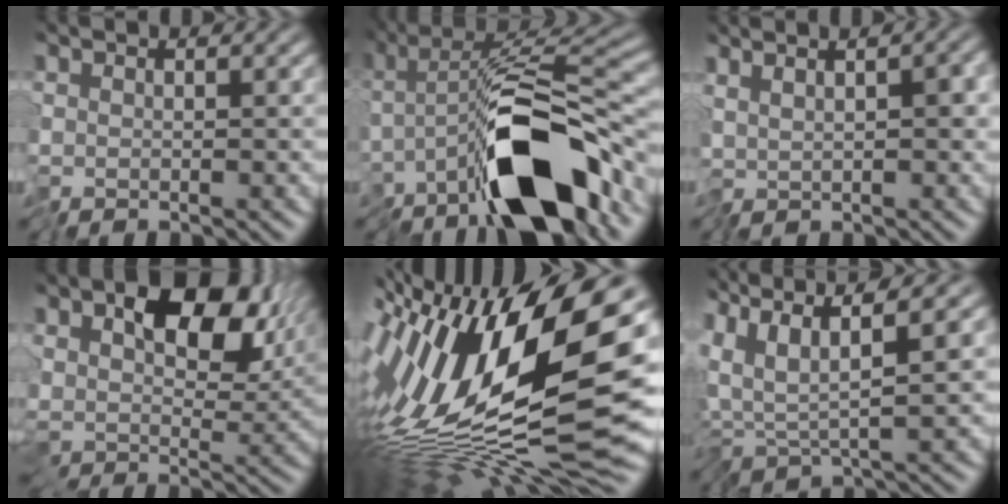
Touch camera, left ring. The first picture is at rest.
{"total": 11.6, "force": [-5.1, 3.7, 9.8], "torque": [-0.139, -0.004, -0.093]}
{"total": 3.3, "force": [0.3, 0.9, 3.2], "torque": [-0.053, 0.004, 0.003]}
{"total": 11.9, "force": [4.2, 7.2, 8.6], "torque": [-0.147, -0.014, 0.082]}
{"total": 17.6, "force": [0.3, 6.3, 16.5], "torque": [-0.309, 0.015, -0.015]}
{"total": 5.6, "force": [1.7, 1.5, 5.1], "torque": [-0.116, 0.006, 0.026]}